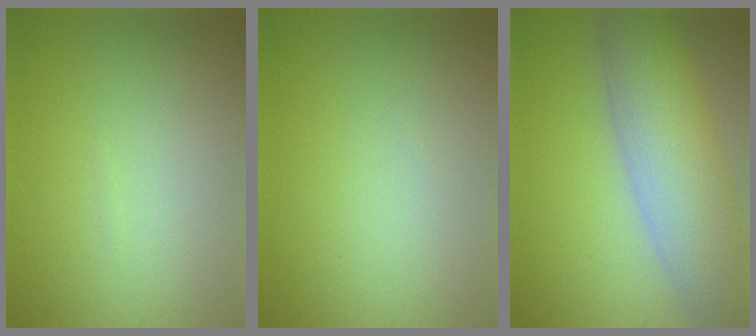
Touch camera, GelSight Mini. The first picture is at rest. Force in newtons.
{"total": 0.0}
{"total": 8.2, "press": 8.2, "slide": 0.5}